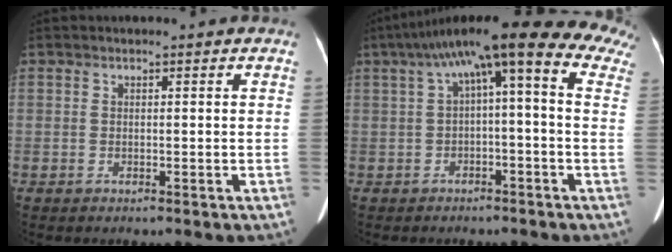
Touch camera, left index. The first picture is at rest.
{"total": 17.8, "force": [9.7, 3.5, 14.5], "torque": [-0.218, 0.073, 0.117]}